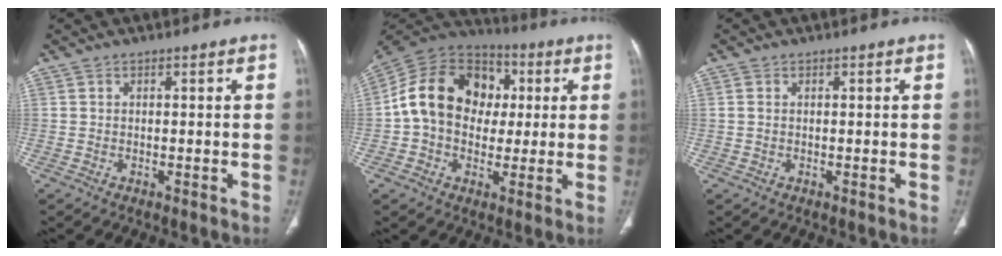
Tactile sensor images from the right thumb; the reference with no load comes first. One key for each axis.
{"total": 17.9, "fx": 1.6, "fy": 14.0, "fz": 11.0, "tx": -0.170, "ty": 0.032, "tz": 0.020}
{"total": 1.0, "fx": 0.2, "fy": 0.7, "fz": 0.7, "tx": -0.020, "ty": 0.004, "tz": 0.009}